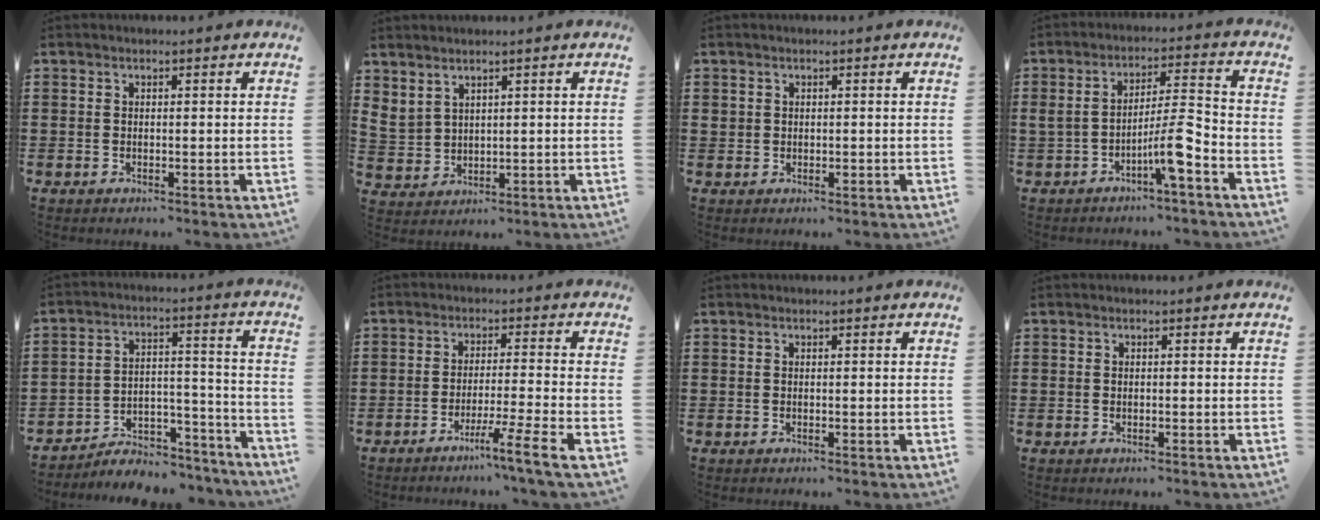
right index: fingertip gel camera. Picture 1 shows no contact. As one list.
[{"total": 2.5, "force": [2.1, 1.3, 0.3], "torque": [-0.016, 0.005, 0.040]}, {"total": 0.9, "force": [0.3, 0.8, 0.3], "torque": [-0.007, 0.004, 0.006]}, {"total": 7.9, "force": [-3.6, 1.5, 6.9], "torque": [-0.121, 0.007, -0.066]}, {"total": 5.1, "force": [-4.7, 1.8, 0.9], "torque": [-0.017, 0.011, -0.094]}, {"total": 5.6, "force": [-3.9, -1.4, 3.7], "torque": [-0.057, -0.014, -0.071]}, {"total": 0.0}, {"total": 0.0}]